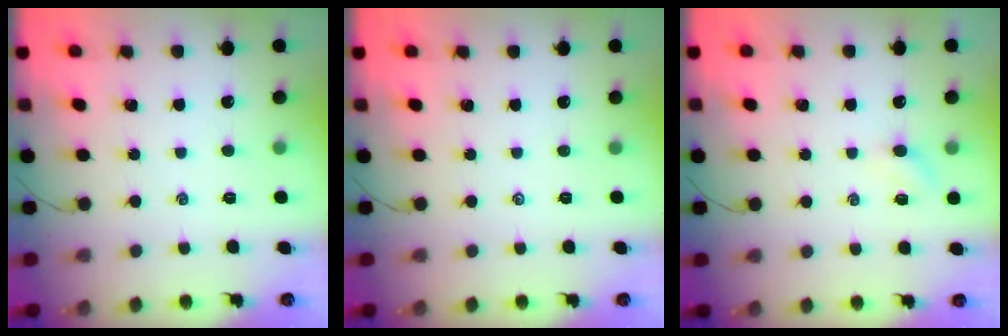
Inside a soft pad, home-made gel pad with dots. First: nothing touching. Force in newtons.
{"total": 0.0}
{"total": 2.3, "press": 2.2, "slide": 0.8}